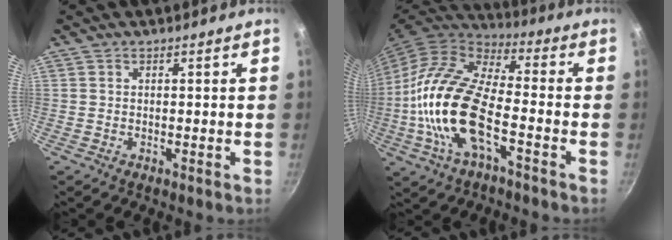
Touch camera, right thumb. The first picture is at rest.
{"total": 19.1, "force": [-5.1, 8.3, 16.4], "torque": [-0.335, 0.031, -0.098]}